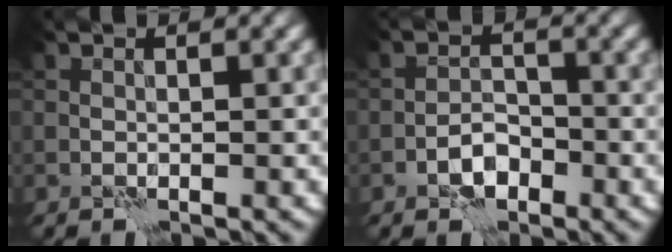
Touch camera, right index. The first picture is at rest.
{"total": 2.6, "force": [-1.6, 1.4, 1.4], "torque": [-0.020, 0.009, -0.031]}